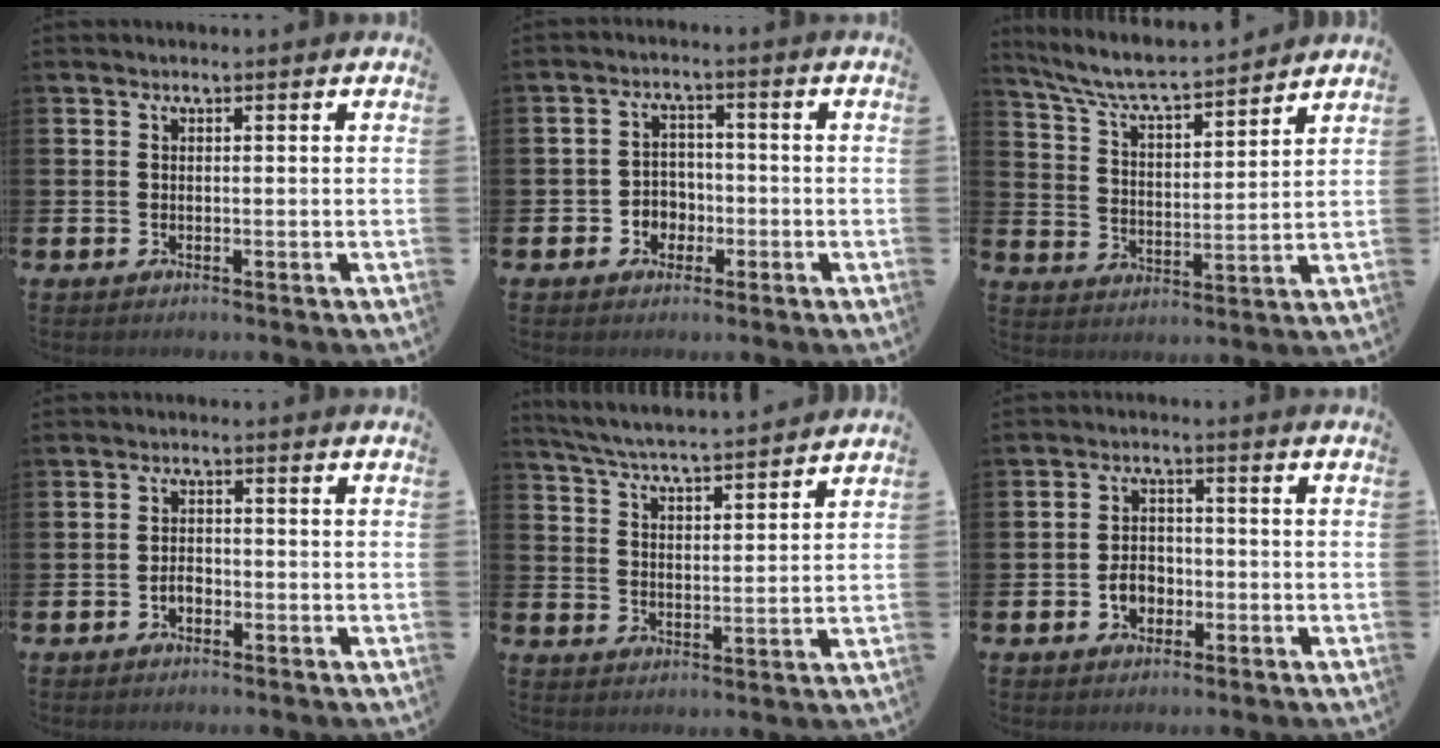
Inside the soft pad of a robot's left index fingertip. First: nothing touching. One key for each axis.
{"total": 3.2, "fx": -1.2, "fy": 2.8, "fz": 0.8, "tx": -0.017, "ty": 0.000, "tz": -0.033}
{"total": 7.1, "fx": 6.7, "fy": 0.3, "fz": 2.3, "tx": -0.073, "ty": -0.051, "tz": 0.114}
{"total": 1.8, "fx": -0.8, "fy": 1.1, "fz": 1.1, "tx": -0.014, "ty": 0.000, "tz": -0.018}
{"total": 5.7, "fx": 5.6, "fy": -0.3, "fz": 1.1, "tx": -0.043, "ty": -0.044, "tz": 0.096}
{"total": 3.4, "fx": -1.3, "fy": 2.6, "fz": 1.7, "tx": -0.020, "ty": -0.003, "tz": -0.031}